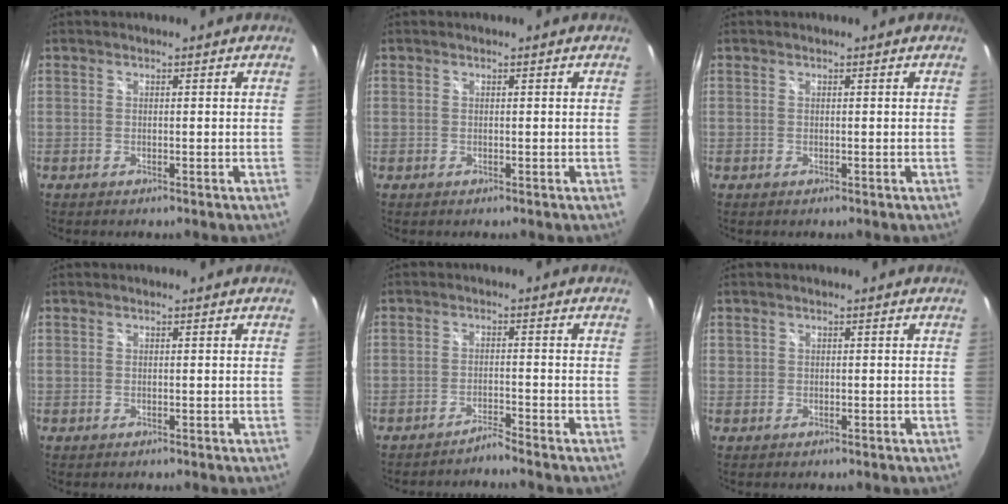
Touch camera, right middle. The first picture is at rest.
{"total": 0.0}
{"total": 0.0}
{"total": 0.0}
{"total": 2.4, "force": [-2.3, -0.7, 0.0], "torque": [-0.016, 0.002, -0.042]}
{"total": 0.6, "force": [-0.2, 0.6, 0.0], "torque": [0.000, -0.002, -0.003]}